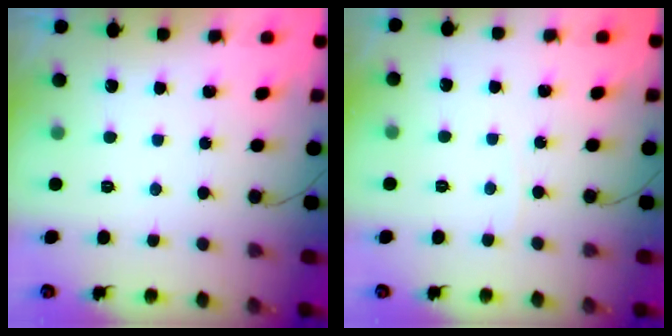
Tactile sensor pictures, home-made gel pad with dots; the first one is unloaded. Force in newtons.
{"total": 2.2, "press": 2.2, "slide": 0.2}